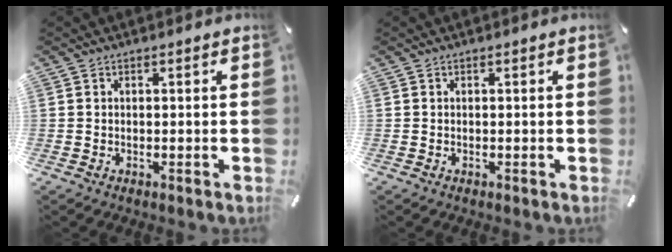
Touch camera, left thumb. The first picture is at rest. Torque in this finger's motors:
{"motor_torque": [0.00, 0.00, 0.00, 0.00, 0.00]}